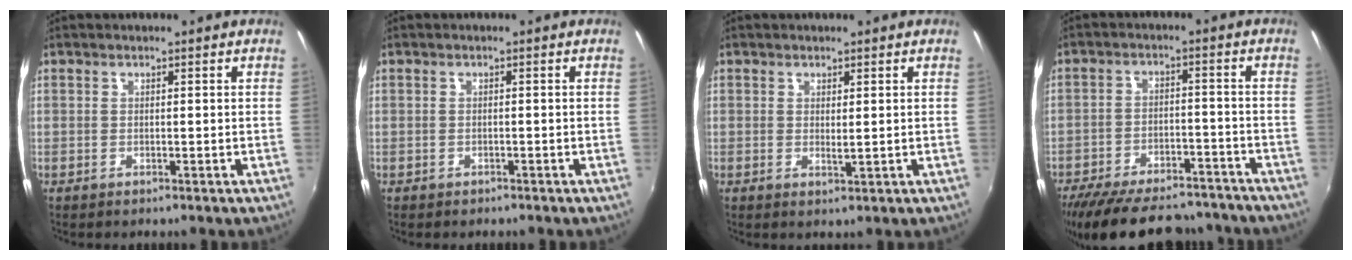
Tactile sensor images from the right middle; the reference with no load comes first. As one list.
[{"total": 1.2, "force": [-0.8, 0.9, 0.1], "torque": [-0.007, -0.001, -0.011]}, {"total": 1.2, "force": [0.4, 0.4, 1.1], "torque": [-0.019, -0.002, 0.007]}, {"total": 22.8, "force": [-19.1, 7.9, 9.5], "torque": [-0.198, -0.002, -0.265]}]